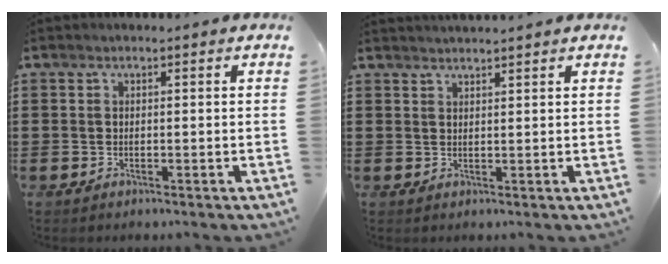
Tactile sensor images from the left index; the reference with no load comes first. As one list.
[{"total": 1.4, "force": [1.4, -0.2, 0.0], "torque": [-0.003, 0.000, 0.028]}]